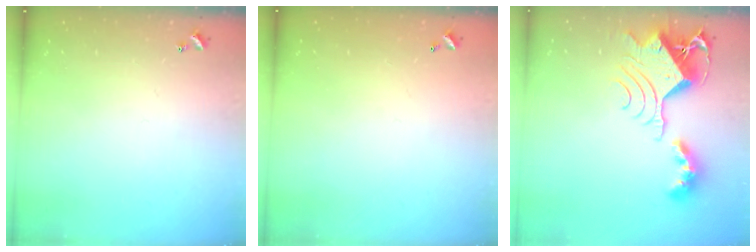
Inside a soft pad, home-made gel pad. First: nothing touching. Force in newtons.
{"total": 2.8, "press": 2.8, "slide": 0.1}
{"total": 15.6, "press": 15.5, "slide": 1.7}